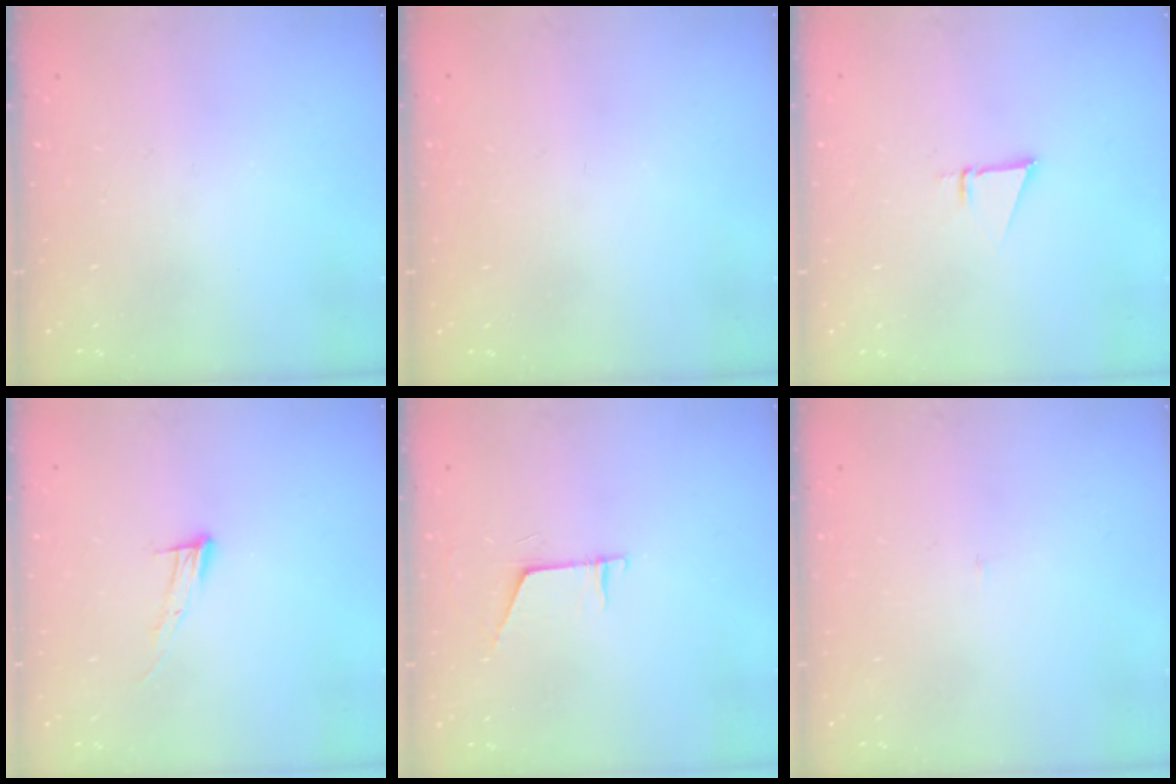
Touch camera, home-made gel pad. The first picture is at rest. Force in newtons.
{"total": 1.6, "press": 1.6, "slide": 0.1}
{"total": 1.4, "press": 1.4, "slide": 0.0}
{"total": 6.7, "press": 6.7, "slide": 0.4}
{"total": 6.1, "press": 6.1, "slide": 0.5}
{"total": 2.1, "press": 2.1, "slide": 0.1}